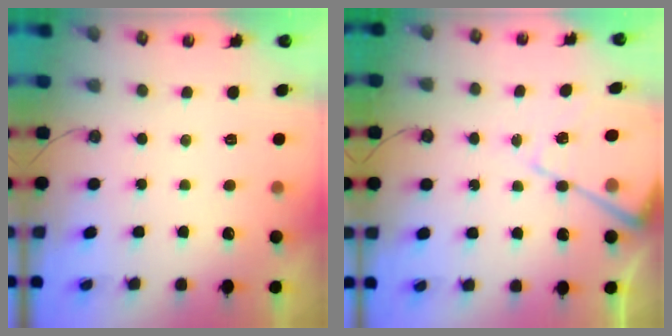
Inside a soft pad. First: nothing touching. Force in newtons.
{"total": 13.1, "press": 13.0, "slide": 1.2}